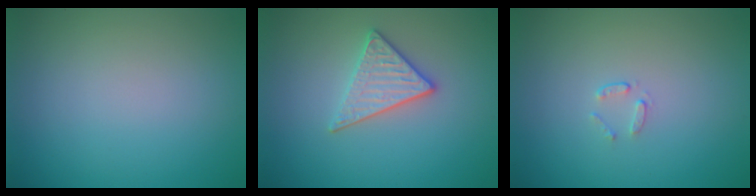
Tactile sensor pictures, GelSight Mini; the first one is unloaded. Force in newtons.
{"total": 2.9, "press": 2.7, "slide": 1.1}
{"total": 0.7, "press": 0.4, "slide": 0.6}